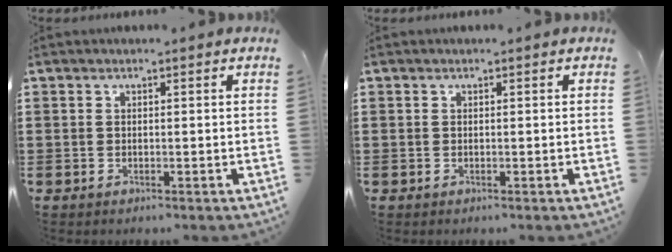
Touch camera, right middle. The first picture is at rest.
{"total": 0.0}